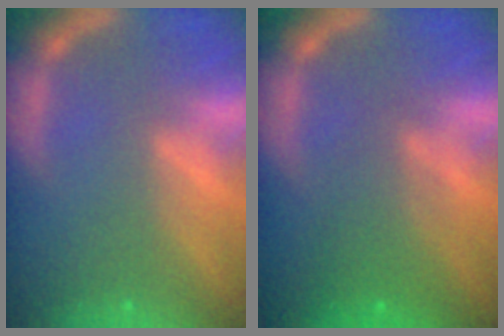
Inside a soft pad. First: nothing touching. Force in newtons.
{"total": 4.1}